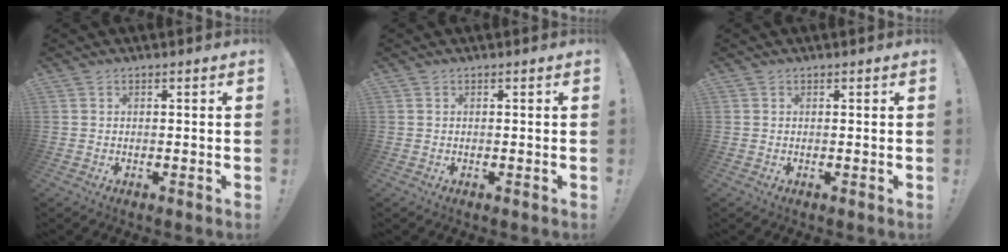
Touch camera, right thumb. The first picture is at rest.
{"total": 0.0}
{"total": 0.0}